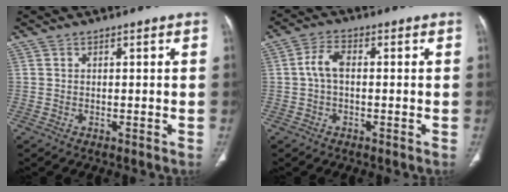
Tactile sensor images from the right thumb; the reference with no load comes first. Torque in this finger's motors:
{"motor_torque": [0.56, 0.54, 0.70, -0.53, 0.03]}